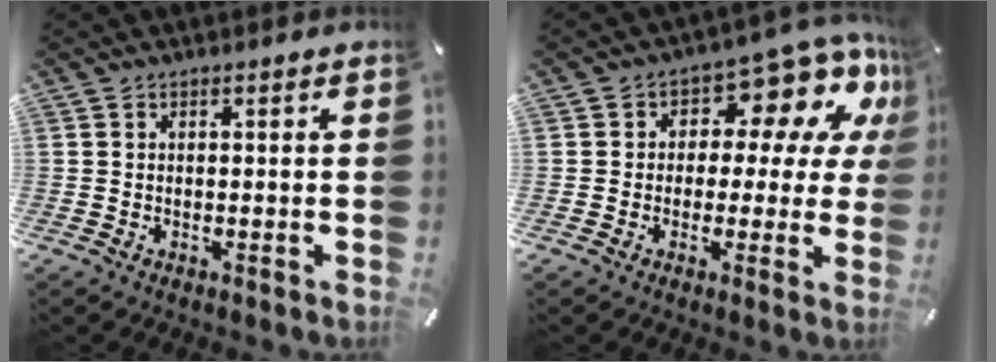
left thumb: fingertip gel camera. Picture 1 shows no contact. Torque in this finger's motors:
{"motor_torque": [0.25, 0.18, 0.48, 0.35, 0.04]}